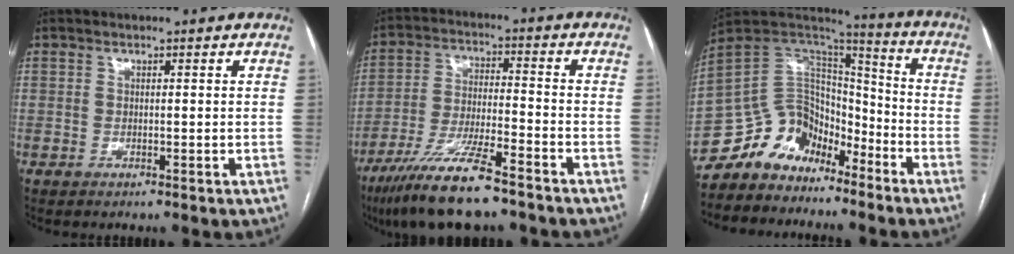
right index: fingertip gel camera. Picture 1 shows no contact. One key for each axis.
{"total": 12.8, "fx": -9.4, "fy": 1.4, "fz": 8.5, "tx": -0.163, "ty": -0.029, "tz": -0.168}
{"total": 12.6, "fx": -9.8, "fy": 7.2, "fz": 3.0, "tx": -0.051, "ty": 0.072, "tz": -0.179}